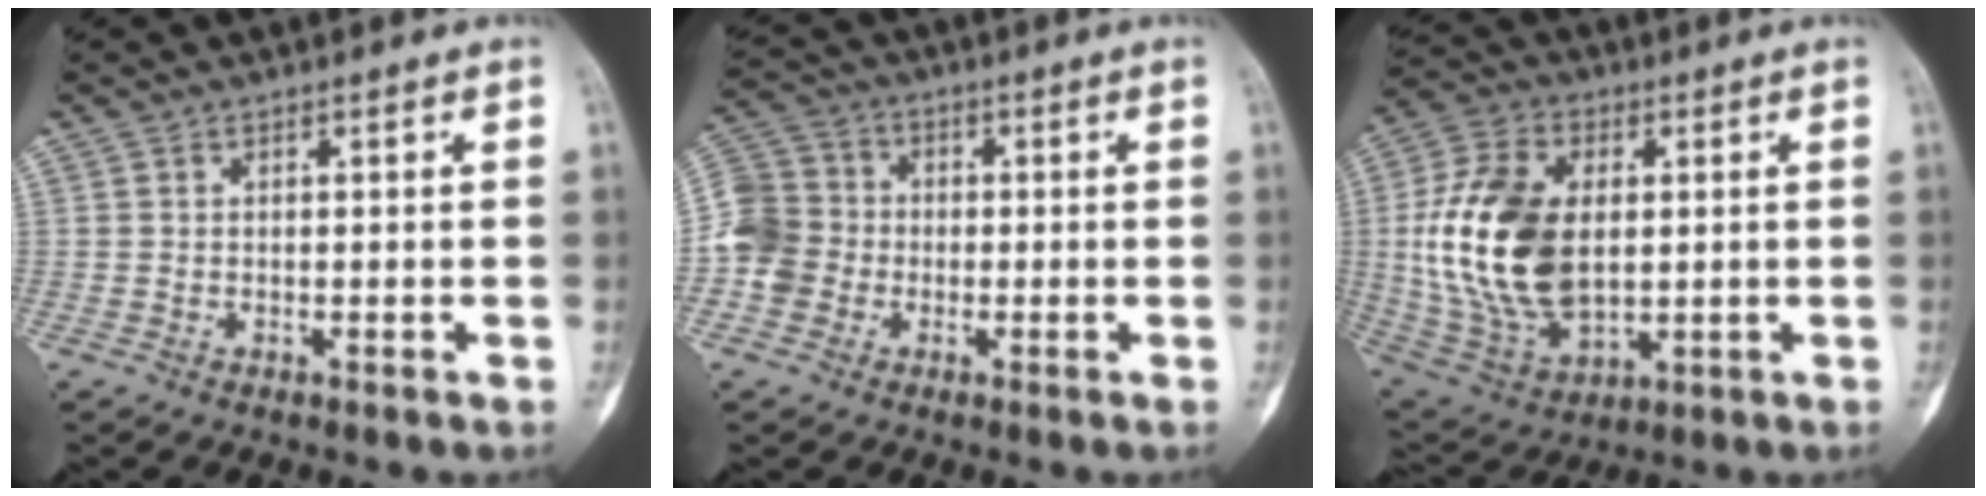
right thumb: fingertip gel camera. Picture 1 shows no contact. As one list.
[{"total": 8.4, "force": [-1.9, 7.7, 2.8], "torque": [-0.043, 0.025, -0.044]}, {"total": 20.1, "force": [1.4, 12.3, 15.8], "torque": [-0.311, -0.009, 0.038]}]